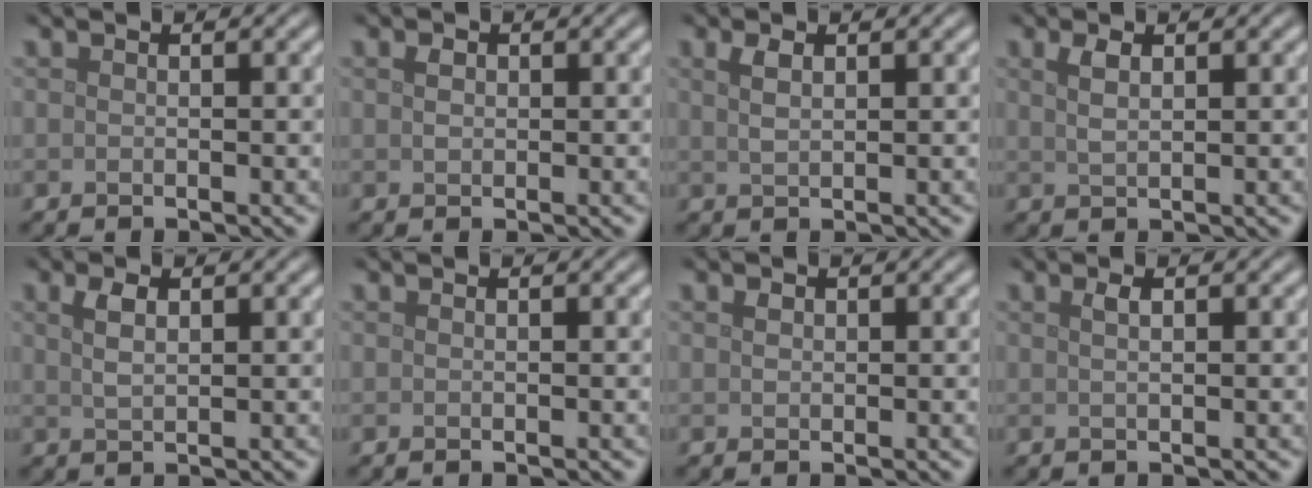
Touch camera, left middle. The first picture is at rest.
{"total": 1.0, "force": [0.3, 0.7, 0.6], "torque": [-0.012, 0.000, 0.005]}
{"total": 1.5, "force": [0.8, 0.6, 1.2], "torque": [-0.025, 0.000, 0.018]}
{"total": 1.6, "force": [0.9, 0.6, 1.3], "torque": [-0.027, 0.001, 0.020]}
{"total": 1.9, "force": [0.9, 0.8, 1.5], "torque": [-0.033, 0.001, 0.020]}
{"total": 0.0}
{"total": 0.7, "force": [0.3, 0.5, 0.4], "torque": [-0.008, -0.002, 0.006]}
{"total": 1.0, "force": [0.4, 0.3, 0.8], "torque": [-0.016, 0.002, 0.007]}